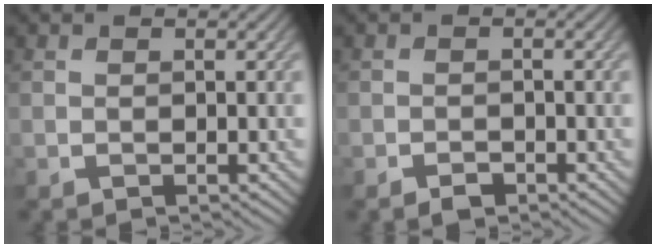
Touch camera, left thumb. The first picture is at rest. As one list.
[{"total": 1.4, "force": [-1.1, 0.6, 0.7], "torque": [-0.010, -0.001, -0.020]}]